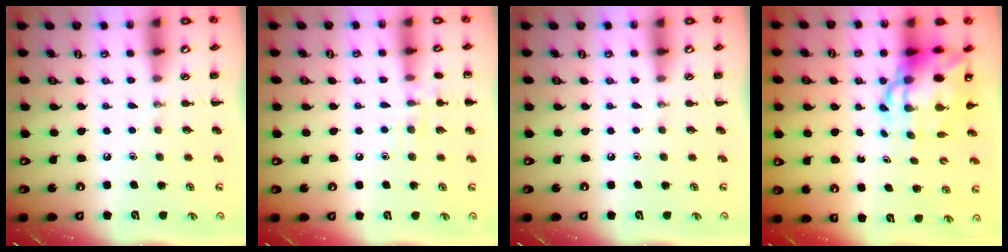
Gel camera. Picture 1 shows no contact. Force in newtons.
{"total": 8.4, "press": 8.2, "slide": 1.9}
{"total": 0.0}
{"total": 10.2, "press": 9.8, "slide": 2.7}